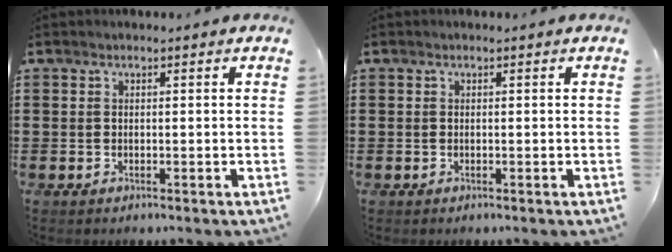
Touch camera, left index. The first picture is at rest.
{"total": 0.0}